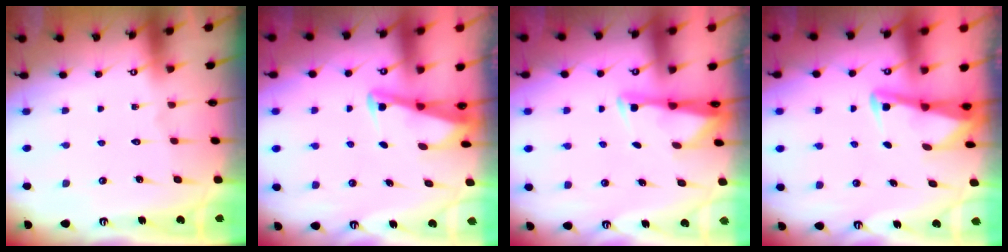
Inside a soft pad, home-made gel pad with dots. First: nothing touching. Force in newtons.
{"total": 2.7, "press": 2.7, "slide": 0.3}
{"total": 2.7, "press": 2.7, "slide": 0.4}
{"total": 3.0, "press": 3.0, "slide": 0.4}